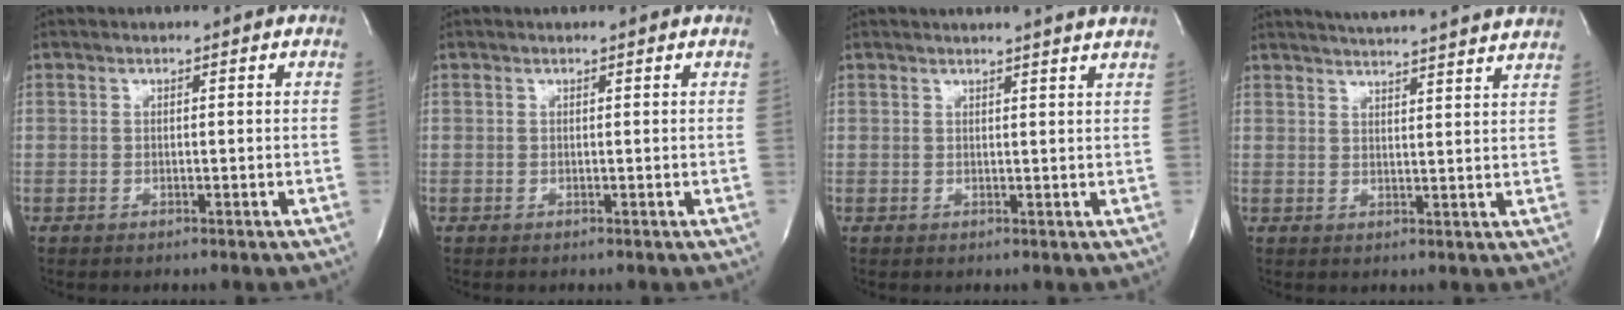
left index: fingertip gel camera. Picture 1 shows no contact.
{"total": 0.9, "force": [0.9, 0.2, 0.1], "torque": [-0.011, 0.005, 0.008]}
{"total": 6.5, "force": [6.1, -1.1, 2.0], "torque": [-0.024, -0.006, 0.054]}
{"total": 18.5, "force": [17.4, 0.1, 6.4], "torque": [-0.101, -0.011, 0.220]}